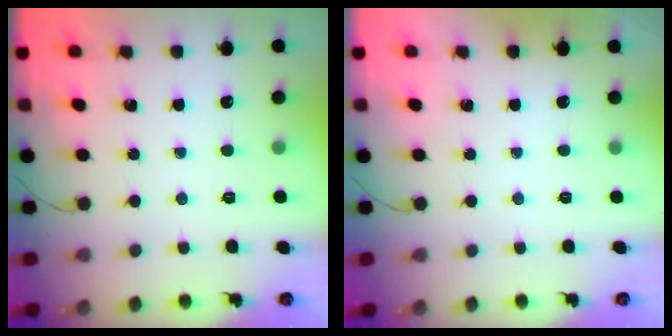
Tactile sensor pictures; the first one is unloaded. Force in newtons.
{"total": 1.9, "press": 1.9, "slide": 0.3}